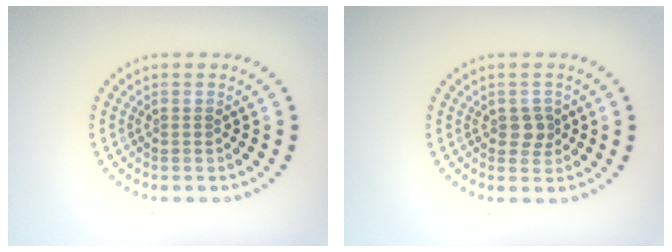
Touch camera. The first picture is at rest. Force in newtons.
{"total": 1.5, "press": 1.5, "slide": 0.4}